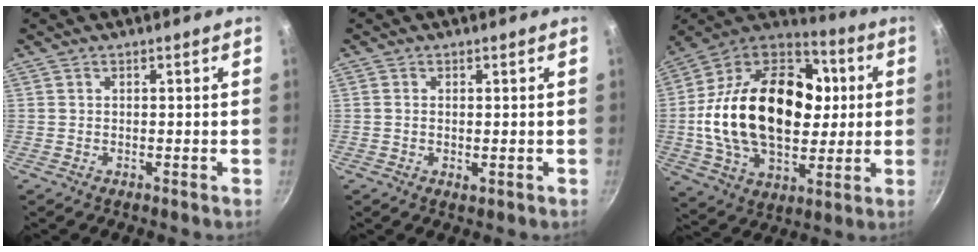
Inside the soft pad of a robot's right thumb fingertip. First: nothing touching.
{"total": 1.4, "force": [-0.1, 0.6, 1.2], "torque": [-0.021, -0.003, -0.001]}
{"total": 30.9, "force": [2.0, 20.4, 23.1], "torque": [-0.382, 0.030, 0.030]}